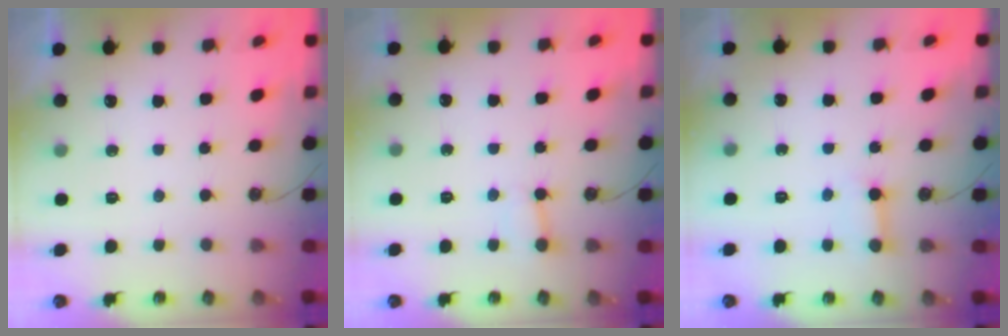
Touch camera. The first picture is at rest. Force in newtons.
{"total": 4.6, "press": 4.5, "slide": 0.8}
{"total": 3.6, "press": 3.5, "slide": 0.3}